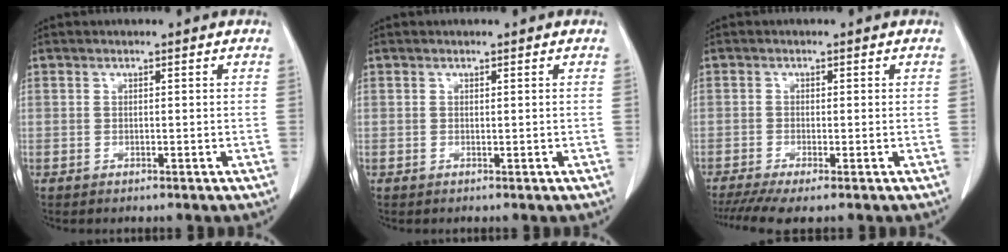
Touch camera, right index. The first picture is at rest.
{"total": 0.0}
{"total": 5.0, "force": [-3.4, 0.7, 3.6], "torque": [-0.063, -0.010, -0.060]}